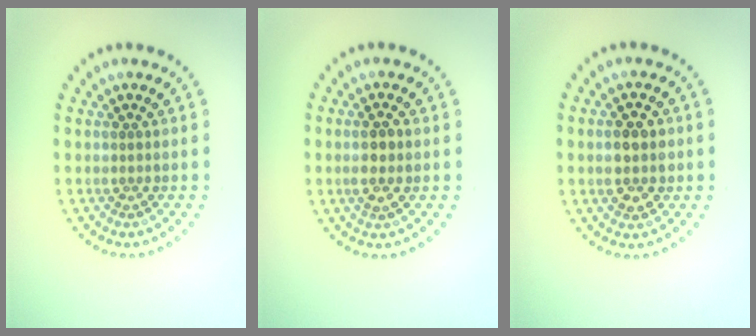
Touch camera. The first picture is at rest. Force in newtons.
{"total": 2.1, "press": 2.0, "slide": 0.6}
{"total": 3.8, "press": 3.8, "slide": 0.1}